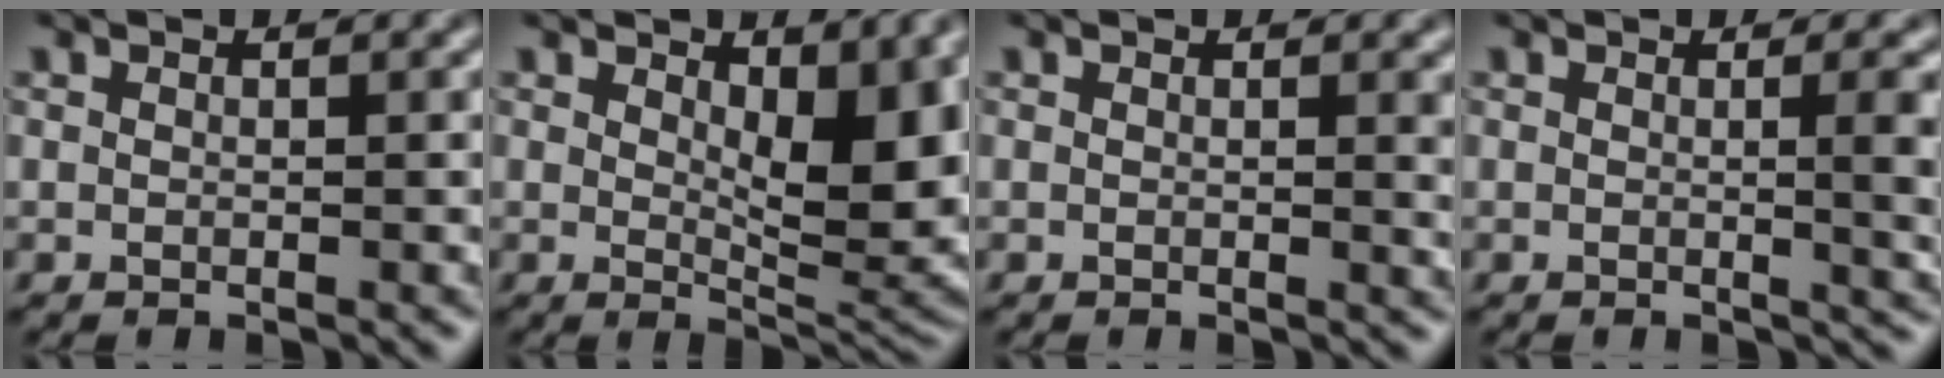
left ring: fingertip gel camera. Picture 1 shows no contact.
{"total": 8.2, "force": [1.8, 3.6, 7.1], "torque": [-0.102, -0.008, 0.034]}
{"total": 1.9, "force": [0.6, 0.6, 1.7], "torque": [-0.013, -0.001, 0.006]}
{"total": 4.2, "force": [0.2, 1.4, 3.9], "torque": [-0.037, 0.000, 0.001]}